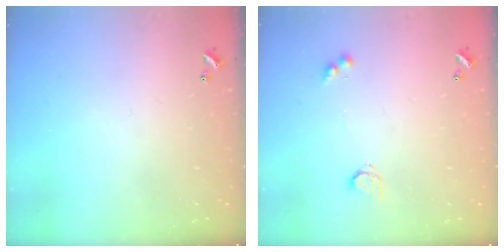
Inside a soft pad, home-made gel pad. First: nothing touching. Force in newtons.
{"total": 3.2, "press": 3.2, "slide": 0.4}